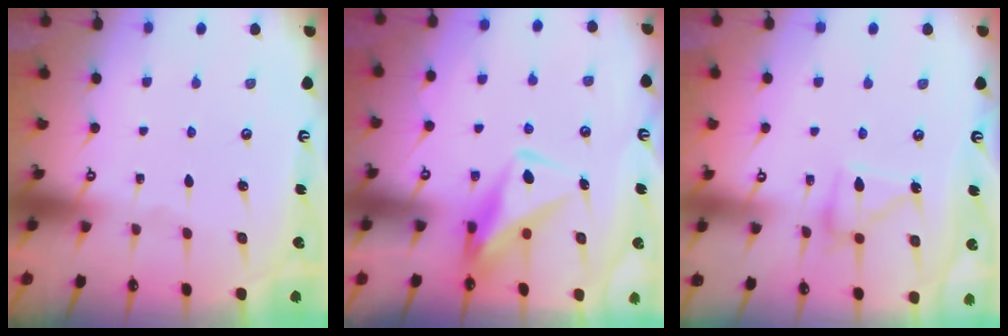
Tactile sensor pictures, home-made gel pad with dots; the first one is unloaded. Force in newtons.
{"total": 10.2, "press": 10.1, "slide": 1.0}
{"total": 11.6, "press": 11.5, "slide": 0.8}